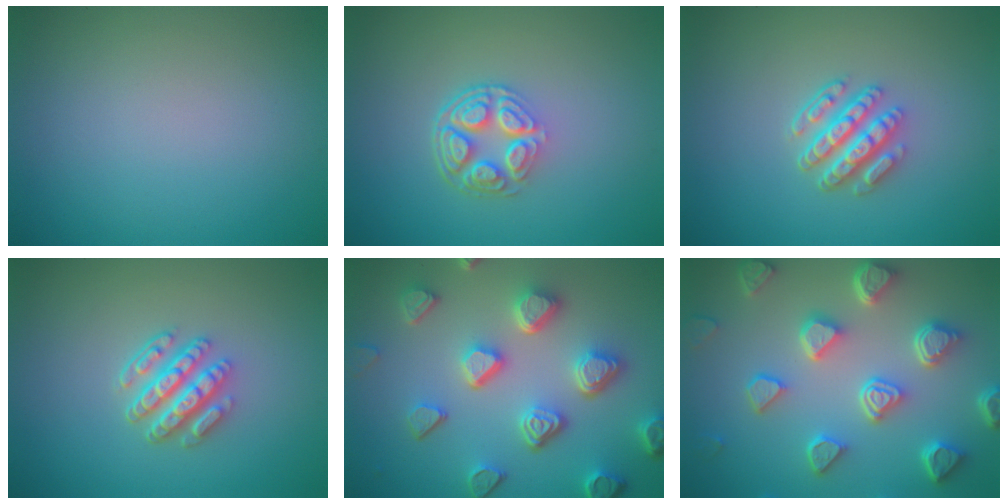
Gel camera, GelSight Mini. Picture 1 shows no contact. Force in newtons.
{"total": 4.7, "press": 3.3, "slide": 3.3}
{"total": 4.3, "press": 3.4, "slide": 2.6}
{"total": 4.3, "press": 3.4, "slide": 2.6}
{"total": 6.7, "press": 5.4, "slide": 4.1}
{"total": 6.7, "press": 5.3, "slide": 4.1}